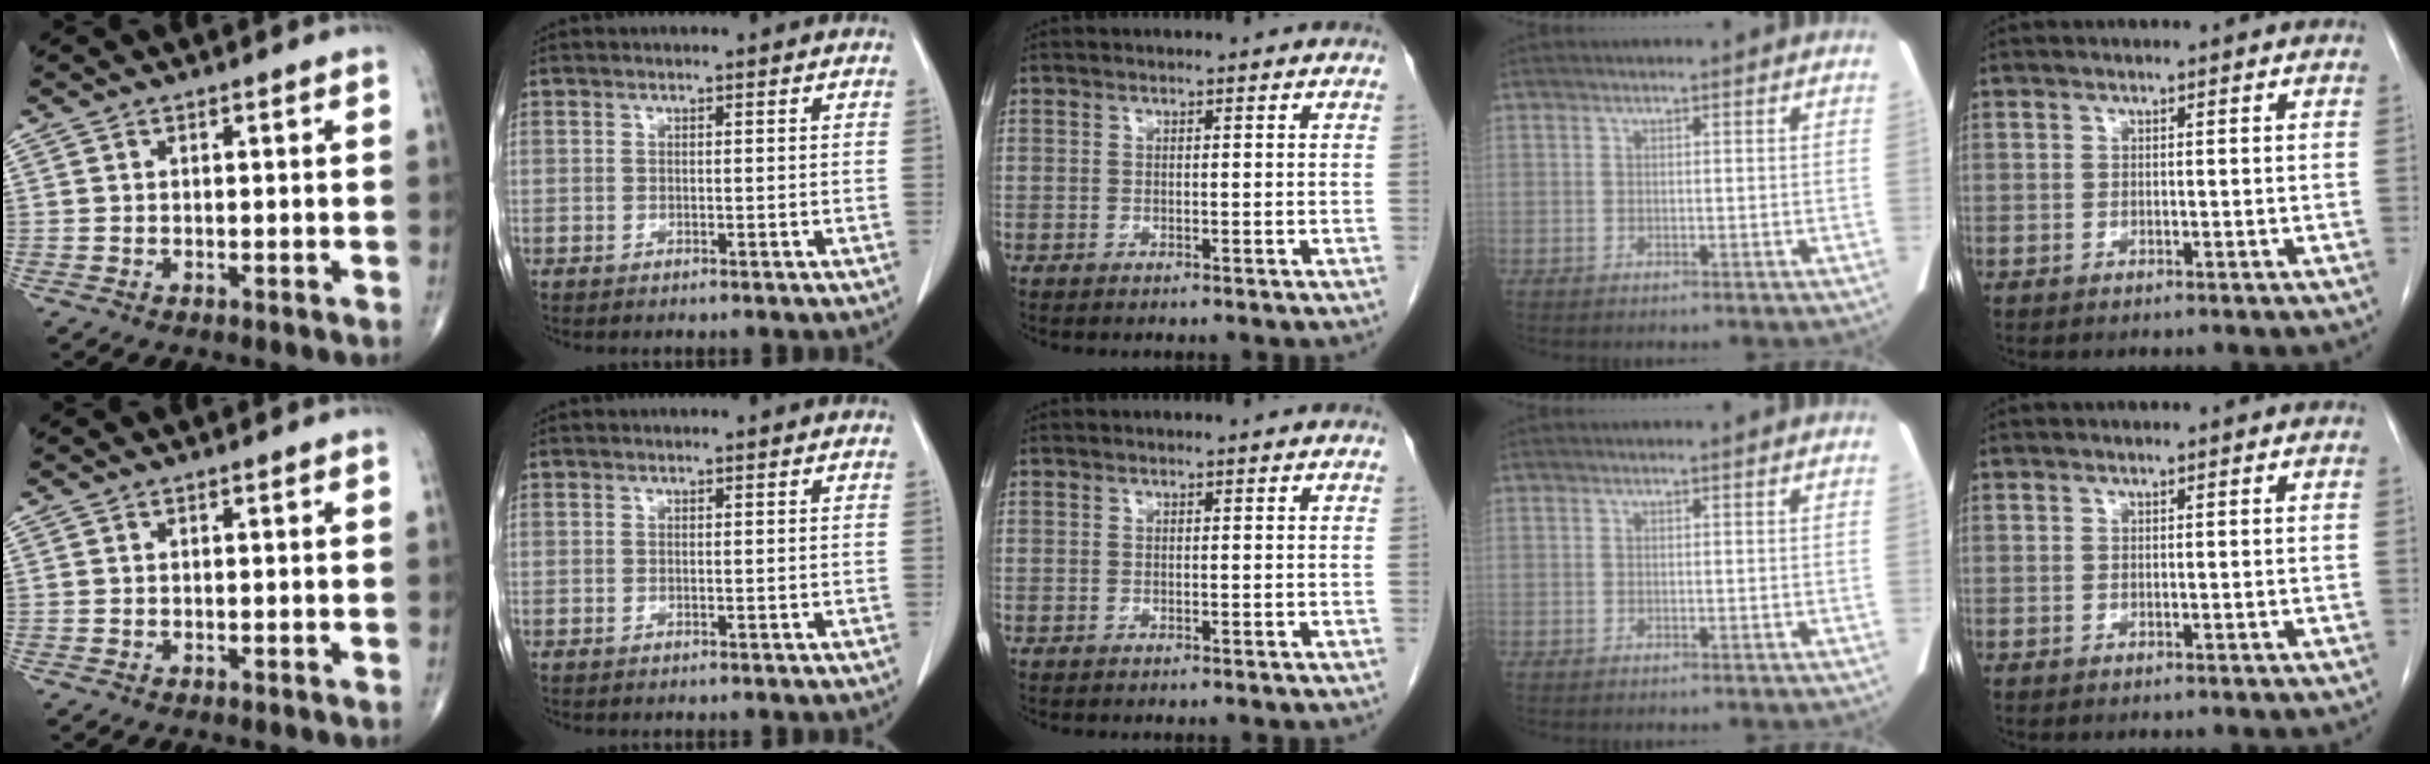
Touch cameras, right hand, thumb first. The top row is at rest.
{}